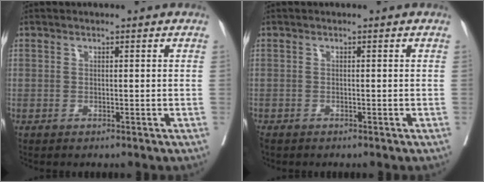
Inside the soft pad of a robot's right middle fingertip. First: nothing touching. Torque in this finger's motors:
{"motor_torque": [0.49, -0.52, 0.08, 0.03]}